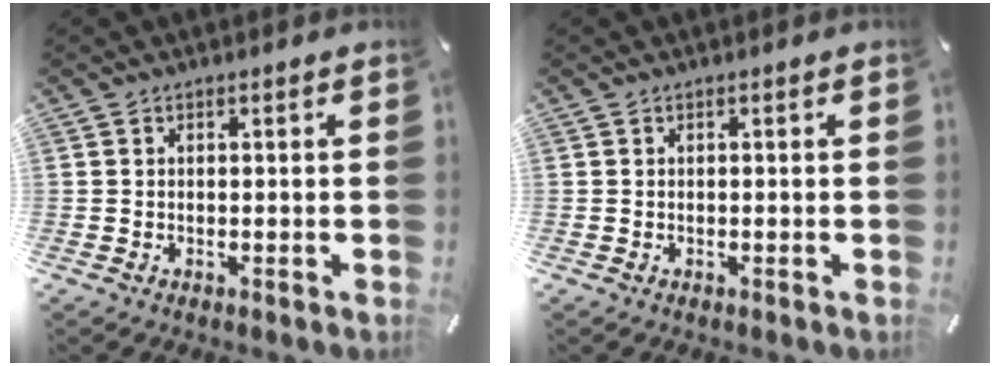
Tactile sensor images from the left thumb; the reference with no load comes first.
{"total": 0.0}